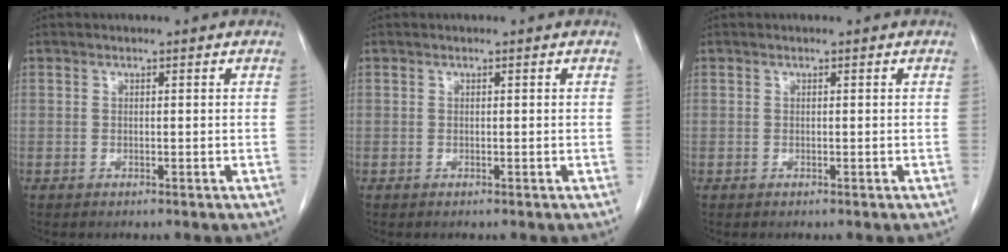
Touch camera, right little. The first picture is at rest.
{"total": 0.0}
{"total": 0.0}